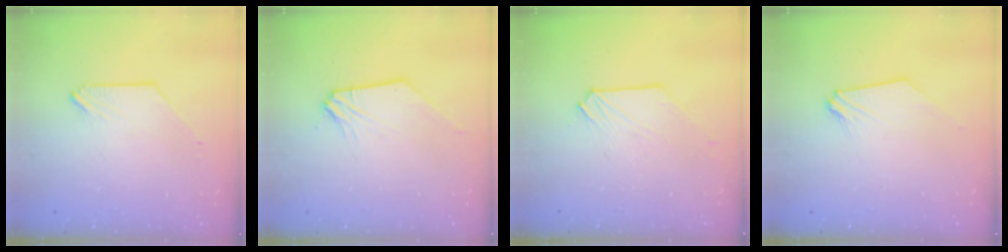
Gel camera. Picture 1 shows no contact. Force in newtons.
{"total": 1.9, "press": 1.9, "slide": 0.4}
{"total": 0.5, "press": 0.5, "slide": 0.0}
{"total": 0.0}